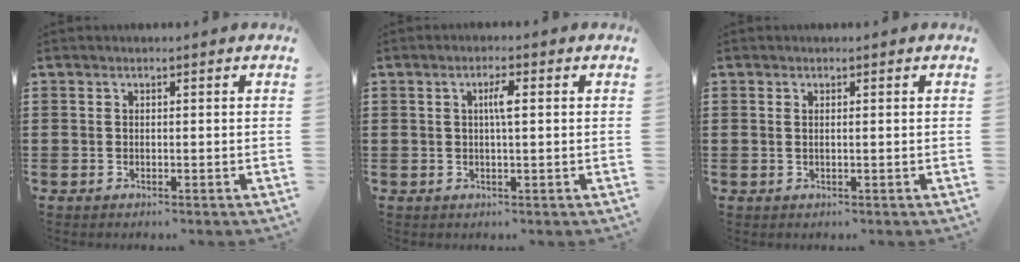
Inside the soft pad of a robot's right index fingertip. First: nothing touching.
{"total": 2.6, "force": [0.4, 0.4, 2.5], "torque": [-0.051, 0.003, 0.004]}
{"total": 0.7, "force": [0.2, 0.1, 0.6], "torque": [-0.012, 0.001, 0.003]}